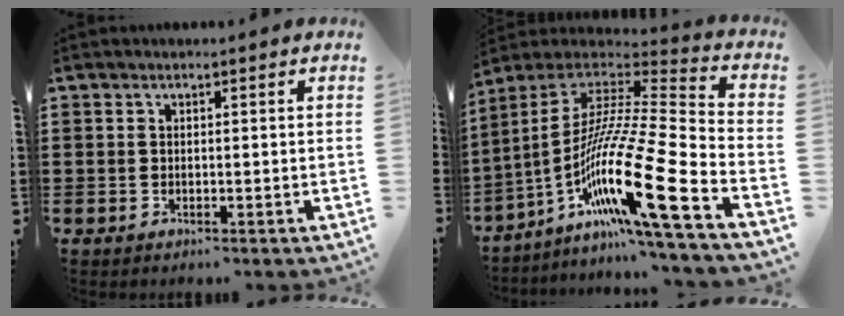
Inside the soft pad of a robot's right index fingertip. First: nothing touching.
{"total": 20.2, "force": [-9.2, 2.1, 17.9], "torque": [-0.360, -0.012, -0.175]}